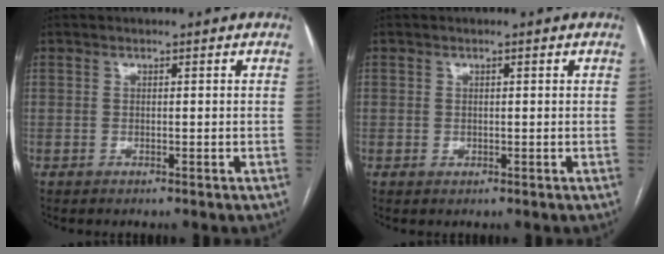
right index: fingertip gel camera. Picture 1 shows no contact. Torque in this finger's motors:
{"motor_torque": [-0.26, -0.03, -0.64, -0.13]}